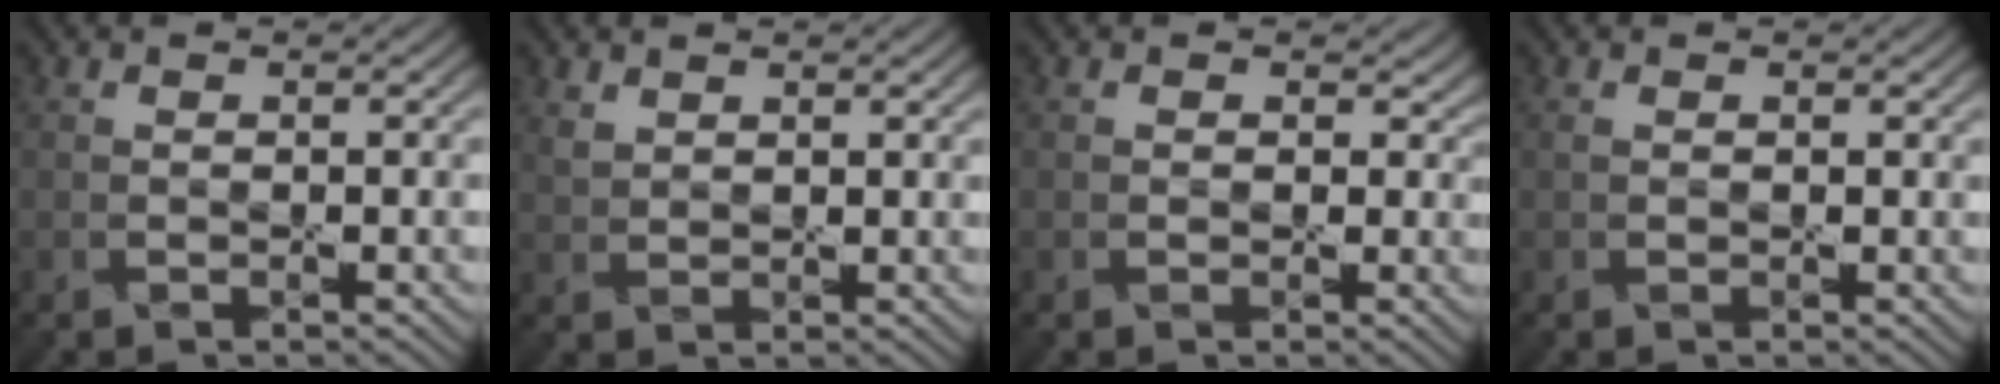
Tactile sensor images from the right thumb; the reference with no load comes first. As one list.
[{"total": 1.9, "force": [1.4, 1.0, 0.7], "torque": [-0.022, -0.002, 0.032]}, {"total": 2.1, "force": [0.6, 1.8, 0.9], "torque": [-0.021, -0.007, 0.001]}, {"total": 1.0, "force": [0.3, 0.6, 0.7], "torque": [-0.017, -0.002, 0.008]}]